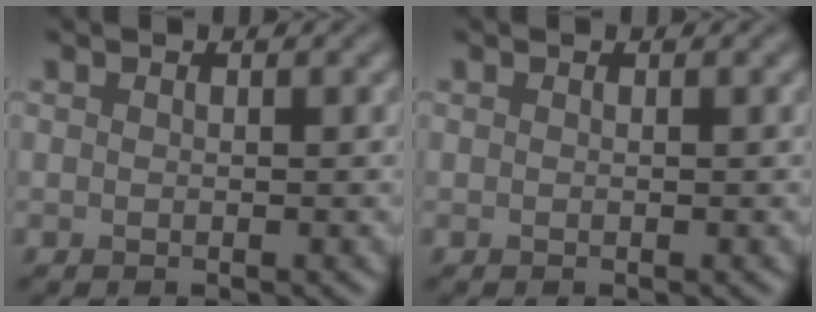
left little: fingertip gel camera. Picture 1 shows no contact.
{"total": 0.0}